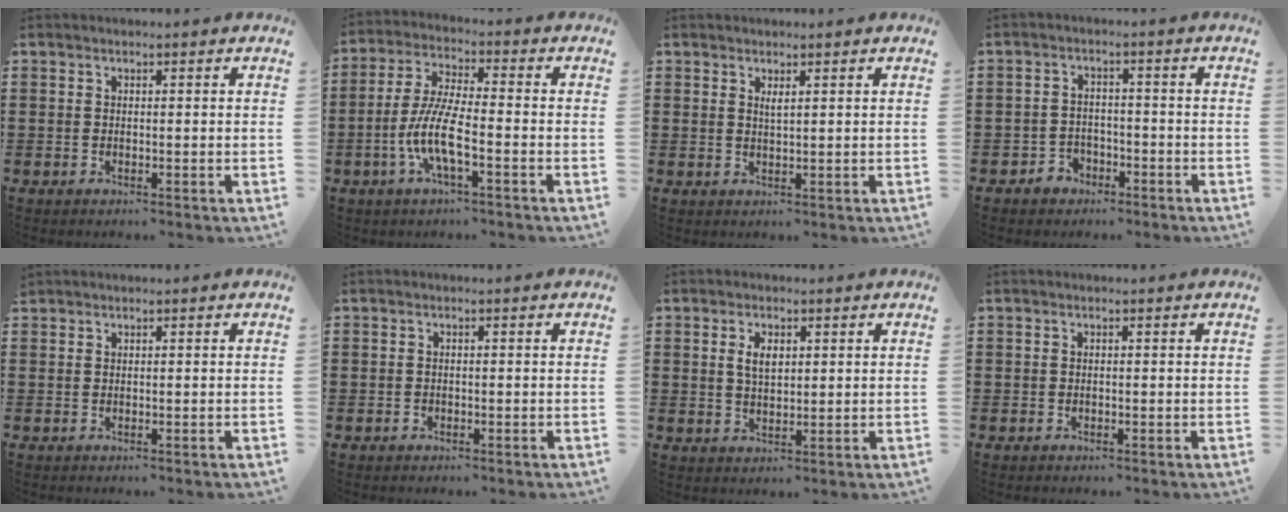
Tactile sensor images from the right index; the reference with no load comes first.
{"total": 7.9, "force": [-3.1, 1.6, 7.1], "torque": [-0.167, -0.014, -0.066]}
{"total": 1.1, "force": [0.7, 0.2, 0.8], "torque": [-0.017, 0.001, 0.013]}
{"total": 2.7, "force": [-2.1, 1.7, 0.2], "torque": [-0.013, 0.006, -0.046]}
{"total": 0.0}
{"total": 0.6, "force": [-0.3, 0.5, 0.2], "torque": [-0.005, 0.004, -0.008]}
{"total": 3.3, "force": [1.0, 1.7, 2.7], "torque": [-0.057, 0.008, 0.016]}
{"total": 0.0}